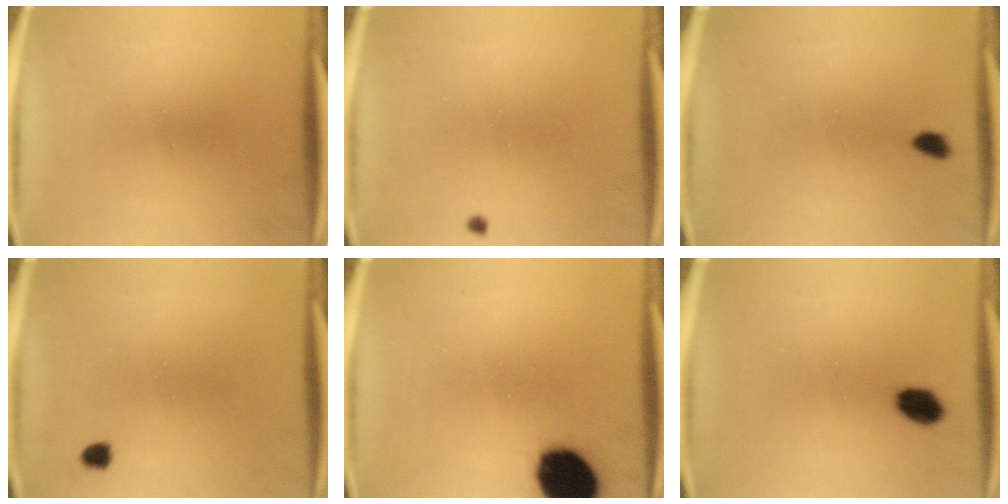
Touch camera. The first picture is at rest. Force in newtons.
{"total": 0.5}
{"total": 1.7}
{"total": 1.4}
{"total": 15.0}
{"total": 4.4}